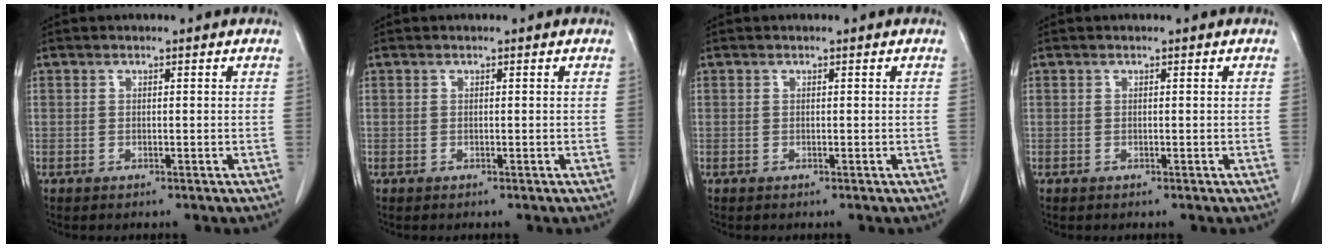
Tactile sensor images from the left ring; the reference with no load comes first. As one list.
[{"total": 0.0}, {"total": 0.0}, {"total": 0.0}]